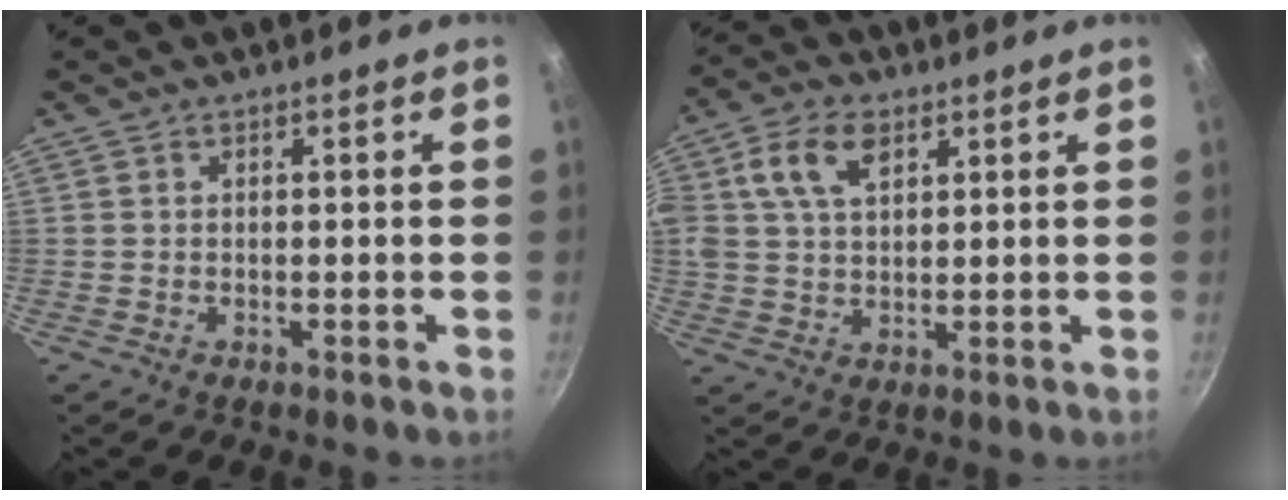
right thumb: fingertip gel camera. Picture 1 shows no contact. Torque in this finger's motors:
{"motor_torque": [1.34, 1.46, 2.24, 0.53, 0.48]}